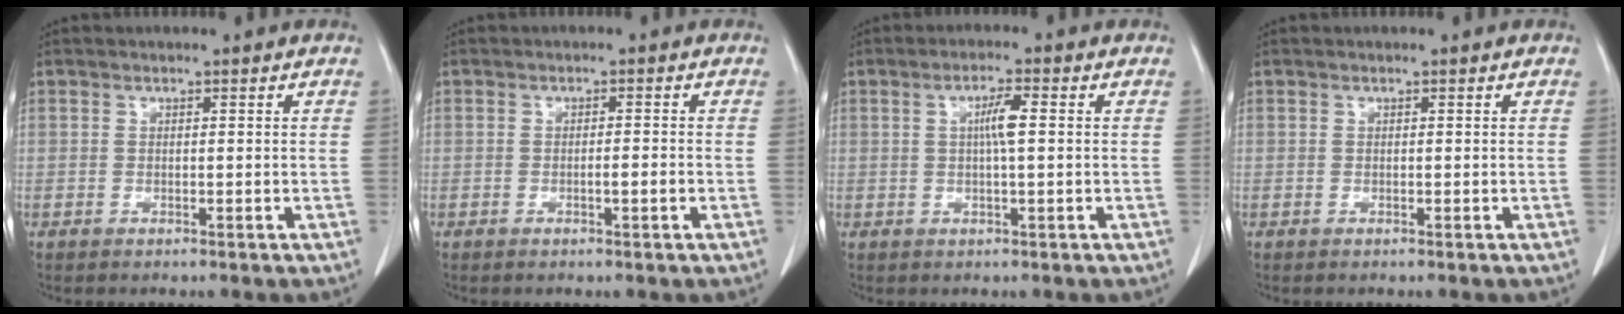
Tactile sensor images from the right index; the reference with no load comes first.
{"total": 1.6, "force": [-0.7, 0.0, 1.5], "torque": [-0.023, 0.000, -0.012]}
{"total": 3.5, "force": [0.5, 0.2, 3.5], "torque": [-0.064, 0.003, 0.008]}
{"total": 0.0}